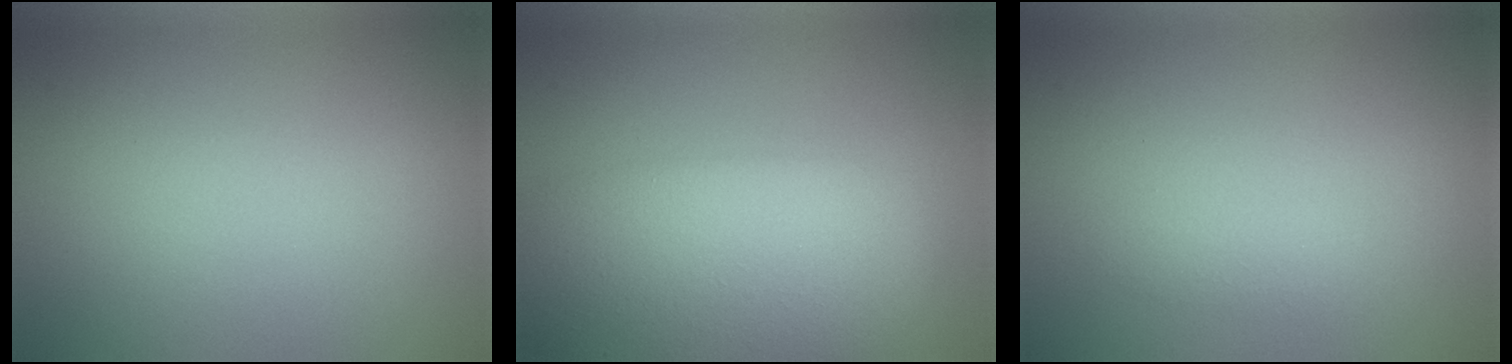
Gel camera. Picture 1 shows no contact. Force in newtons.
{"total": 10.6, "press": 10.6, "slide": 0.5}
{"total": 1.1, "press": 1.1, "slide": 0.0}